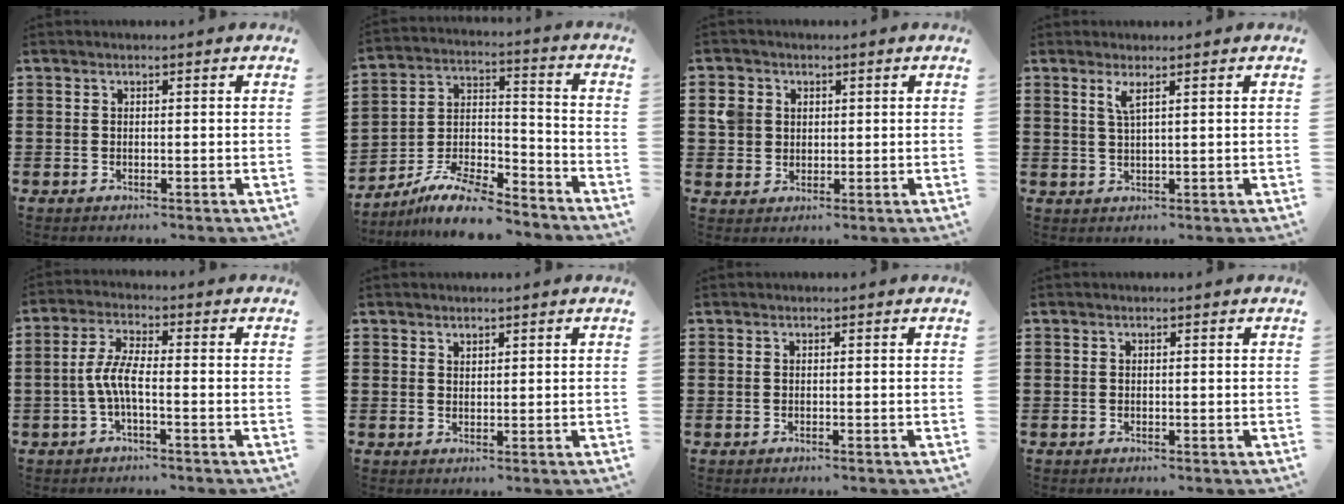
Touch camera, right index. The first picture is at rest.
{"total": 10.5, "force": [-9.3, 2.3, 4.3], "torque": [-0.078, 0.026, -0.181]}
{"total": 4.0, "force": [1.1, 3.6, 1.2], "torque": [-0.040, 0.014, 0.020]}
{"total": 2.2, "force": [1.2, 0.1, 1.8], "torque": [-0.040, -0.001, 0.019]}
{"total": 5.1, "force": [-1.5, 1.2, 4.7], "torque": [-0.120, -0.008, -0.039]}
{"total": 1.3, "force": [1.2, 0.5, 0.0], "torque": [-0.001, 0.002, 0.024]}
{"total": 0.0}
{"total": 0.0}